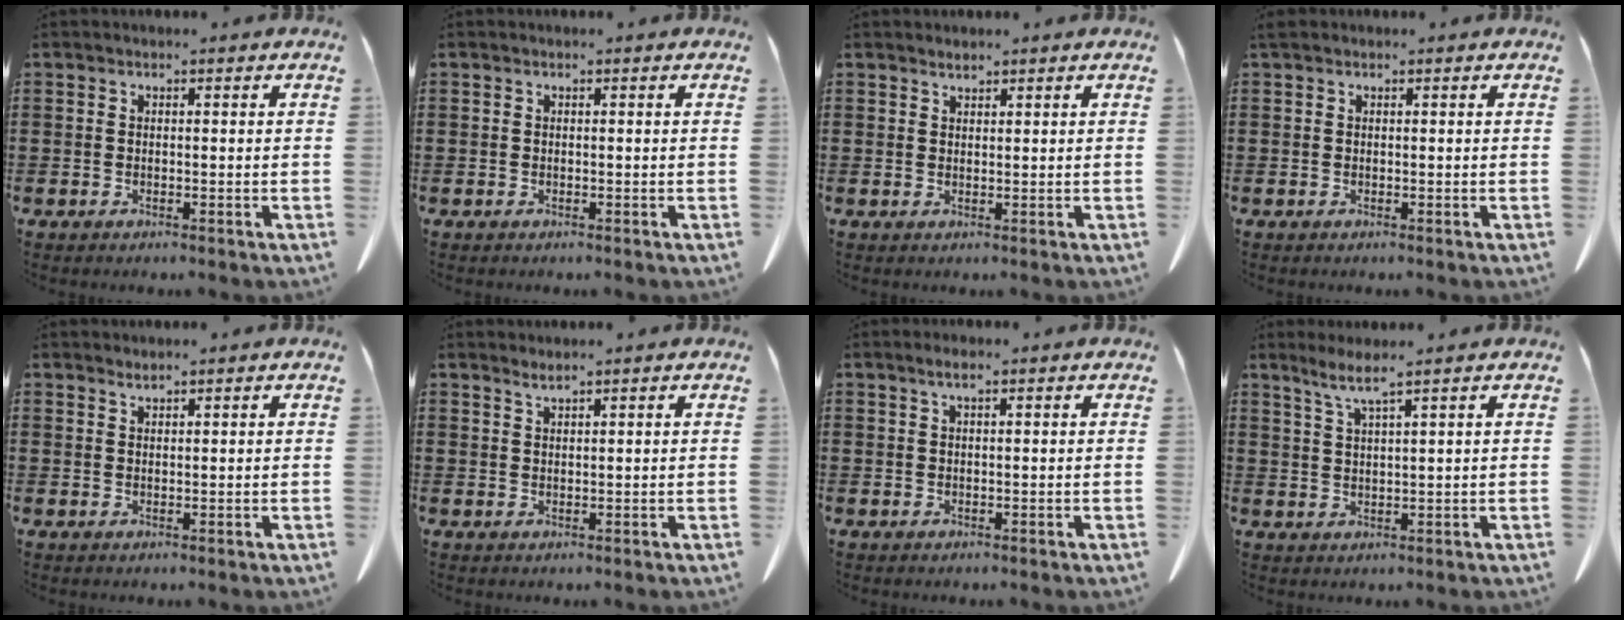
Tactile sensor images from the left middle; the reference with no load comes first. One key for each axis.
{"total": 0.0}
{"total": 1.1, "fx": 1.1, "fy": 0.1, "fz": 0.2, "tx": -0.006, "ty": -0.002, "tz": 0.022}
{"total": 0.6, "fx": 0.3, "fy": 0.3, "fz": 0.3, "tx": -0.009, "ty": 0.002, "tz": 0.007}
{"total": 1.1, "fx": 1.0, "fy": 0.0, "fz": 0.3, "tx": -0.008, "ty": -0.004, "tz": 0.021}
{"total": 1.4, "fx": 1.4, "fy": -0.2, "fz": 0.5, "tx": -0.011, "ty": -0.004, "tz": 0.027}
{"total": 1.4, "fx": 0.8, "fy": 0.1, "fz": 1.2, "tx": -0.025, "ty": -0.001, "tz": 0.014}
{"total": 3.6, "fx": 2.6, "fy": -0.5, "fz": 2.4, "tx": -0.056, "ty": -0.005, "tz": 0.046}